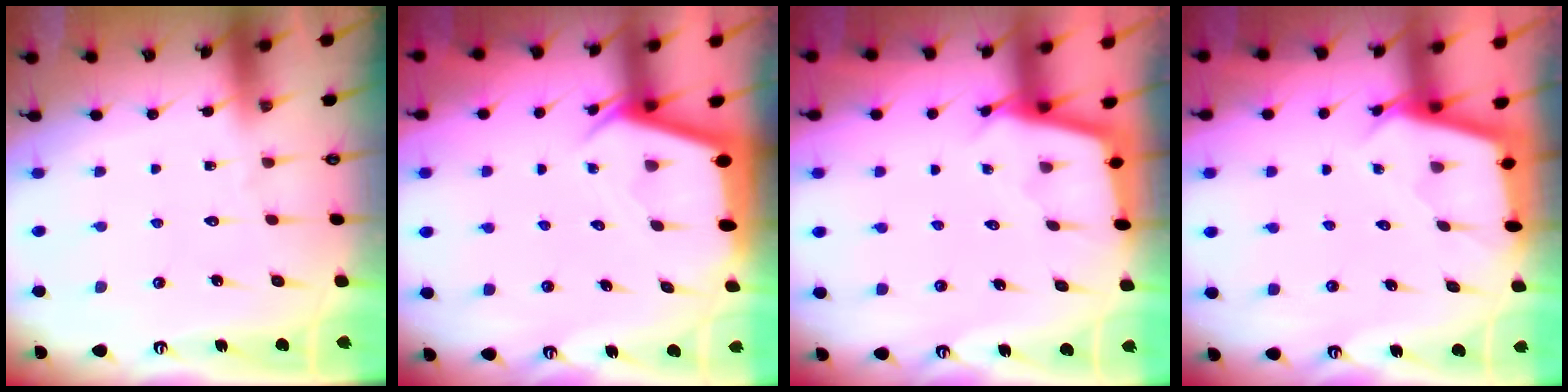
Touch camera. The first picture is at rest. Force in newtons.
{"total": 2.7, "press": 2.7, "slide": 0.2}
{"total": 2.5, "press": 2.5, "slide": 0.2}
{"total": 2.5, "press": 2.5, "slide": 0.1}